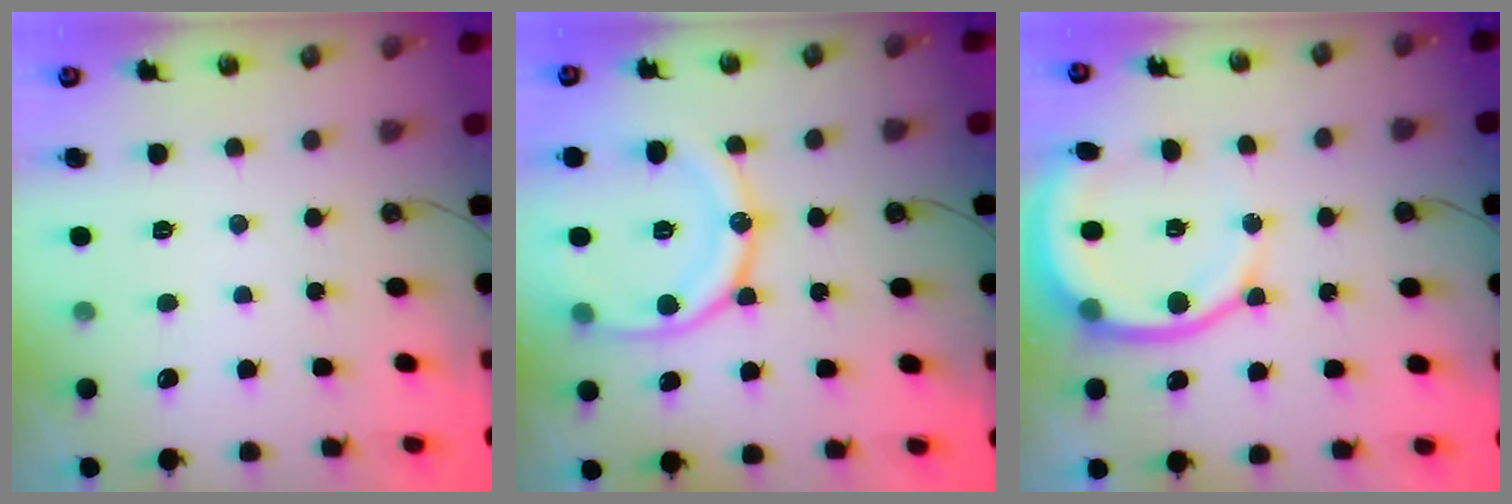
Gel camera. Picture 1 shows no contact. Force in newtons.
{"total": 17.4, "press": 17.3, "slide": 2.0}
{"total": 11.8, "press": 11.6, "slide": 2.0}